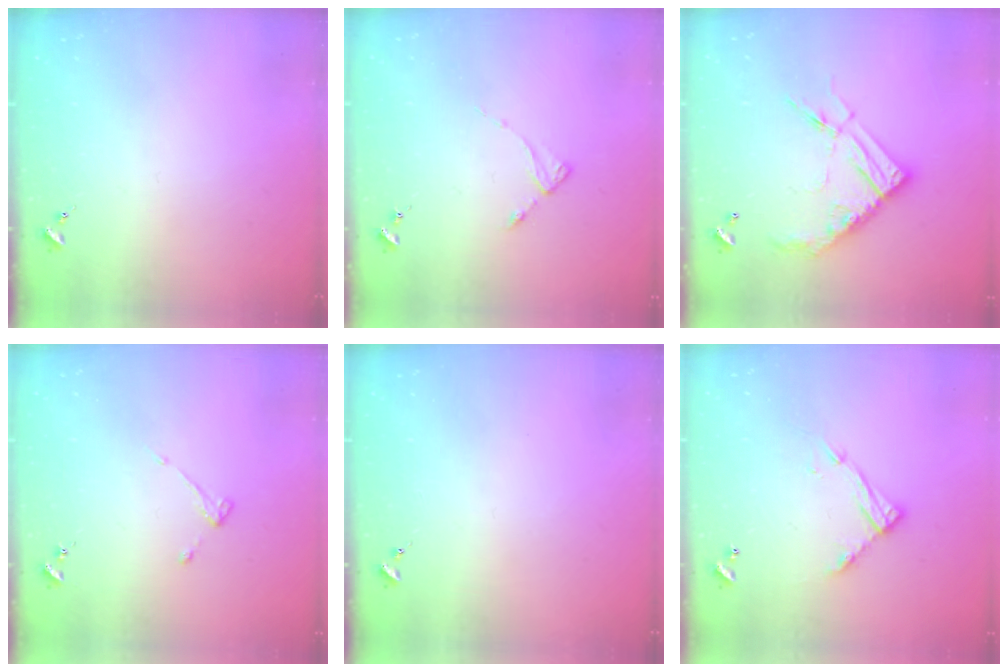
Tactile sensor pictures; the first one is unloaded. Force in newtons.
{"total": 2.7, "press": 2.7, "slide": 0.3}
{"total": 15.8, "press": 15.7, "slide": 1.4}
{"total": 3.0, "press": 3.0, "slide": 0.4}
{"total": 0.0}
{"total": 12.2, "press": 12.1, "slide": 0.9}